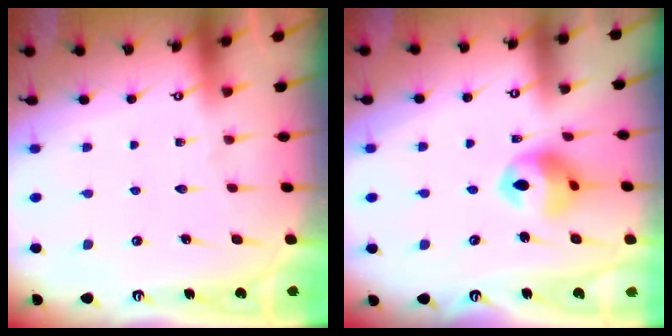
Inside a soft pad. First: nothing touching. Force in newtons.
{"total": 11.4, "press": 11.2, "slide": 1.6}